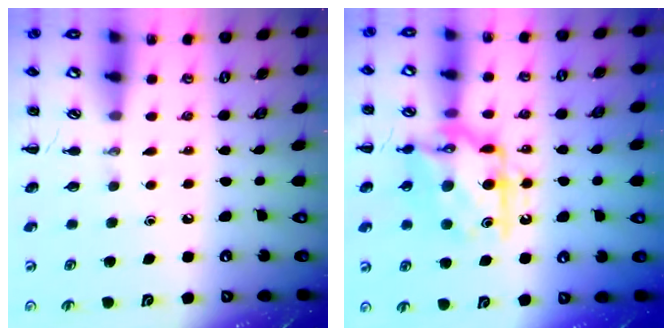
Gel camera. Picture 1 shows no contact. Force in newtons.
{"total": 15.3, "press": 15.3, "slide": 0.7}